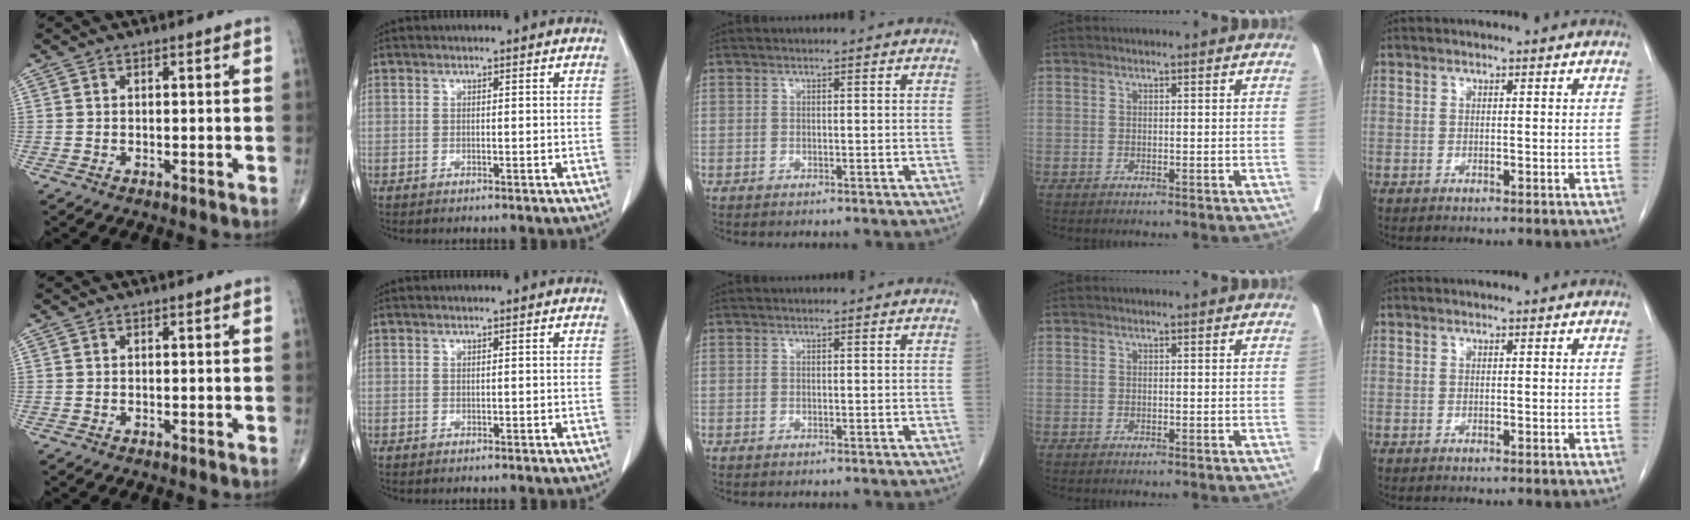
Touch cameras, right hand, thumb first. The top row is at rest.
{}